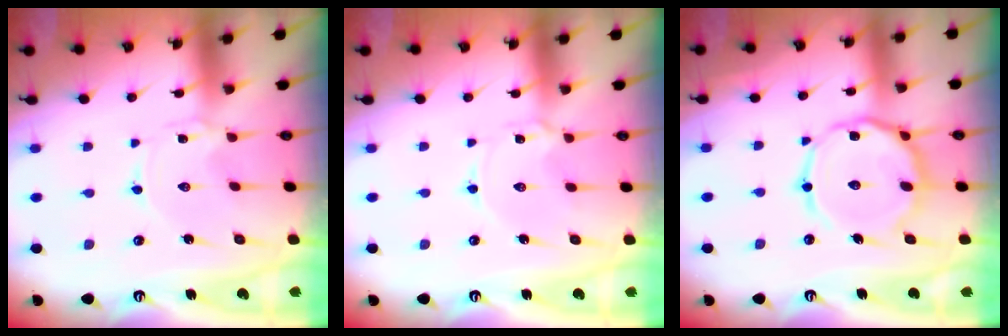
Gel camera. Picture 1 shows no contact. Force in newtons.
{"total": 2.5, "press": 2.5, "slide": 0.3}
{"total": 14.4, "press": 14.3, "slide": 1.1}